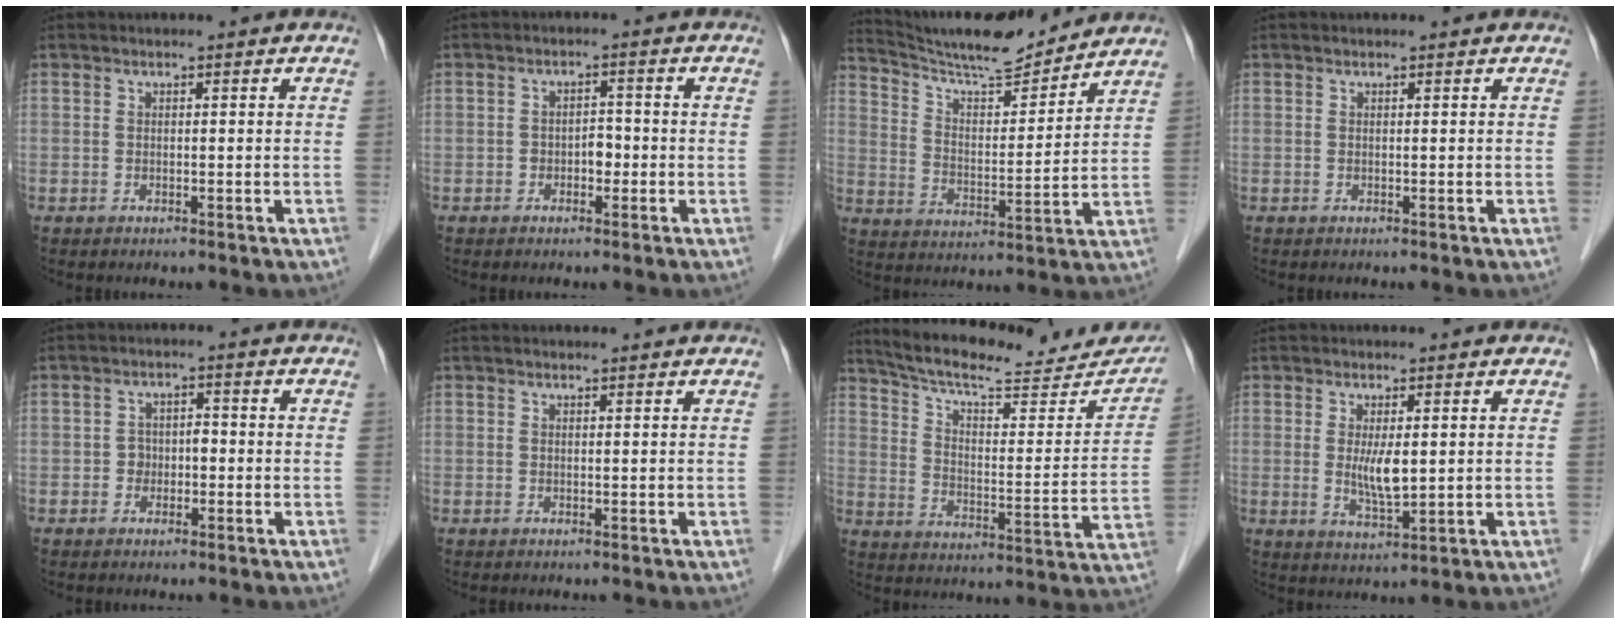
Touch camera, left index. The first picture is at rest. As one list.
[{"total": 2.4, "force": [-0.8, 1.5, 1.6], "torque": [-0.020, 0.008, -0.014]}, {"total": 13.7, "force": [13.1, 0.9, 4.0], "torque": [-0.077, 0.004, 0.221]}, {"total": 0.0}, {"total": 2.5, "force": [-0.8, 2.0, 1.3], "torque": [-0.016, 0.012, -0.014]}, {"total": 1.2, "force": [1.2, 0.0, 0.3], "torque": [-0.008, 0.009, 0.018]}, {"total": 23.7, "force": [21.3, 4.9, 9.2], "torque": [-0.138, -0.018, 0.287]}, {"total": 4.4, "force": [0.6, 1.0, 4.2], "torque": [-0.081, -0.011, 0.015]}]